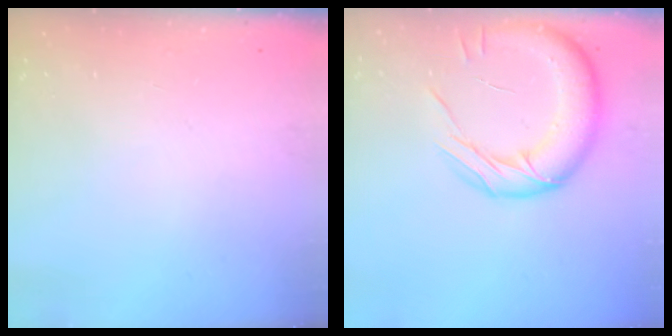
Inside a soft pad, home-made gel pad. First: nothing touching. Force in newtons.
{"total": 16.3, "press": 16.1, "slide": 2.0}